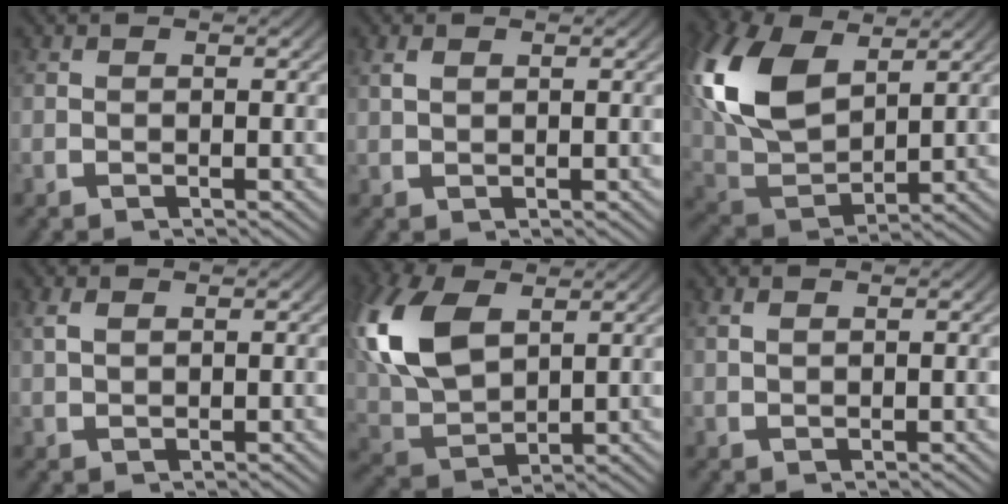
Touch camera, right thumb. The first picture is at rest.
{"total": 1.1, "force": [0.8, 0.6, 0.6], "torque": [-0.008, 0.002, 0.018]}
{"total": 11.9, "force": [2.5, 8.0, 8.5], "torque": [-0.212, -0.031, 0.061]}
{"total": 1.4, "force": [0.8, 0.8, 0.8], "torque": [-0.014, 0.003, 0.019]}
{"total": 9.9, "force": [2.0, 6.8, 6.9], "torque": [-0.181, -0.030, 0.057]}
{"total": 0.8, "force": [0.6, 0.4, 0.4], "torque": [-0.003, 0.000, 0.015]}